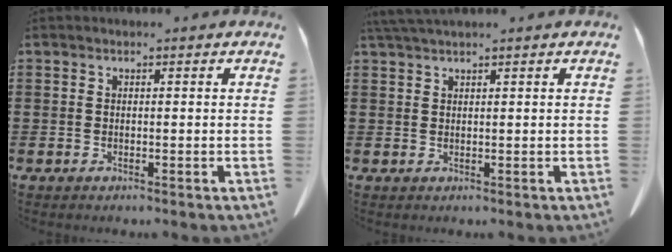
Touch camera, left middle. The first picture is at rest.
{"total": 1.7, "force": [1.5, -0.2, 0.8], "torque": [-0.018, -0.003, 0.029]}